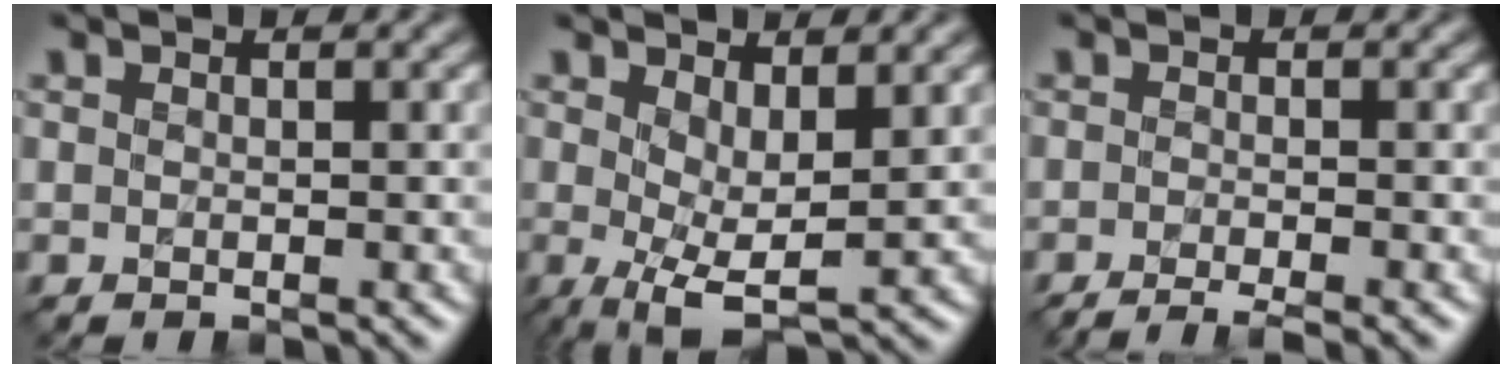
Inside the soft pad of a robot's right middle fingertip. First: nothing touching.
{"total": 5.3, "force": [0.5, 2.0, 4.9], "torque": [-0.097, -0.009, 0.010]}
{"total": 3.2, "force": [-2.2, 0.6, 2.3], "torque": [-0.025, -0.005, -0.044]}